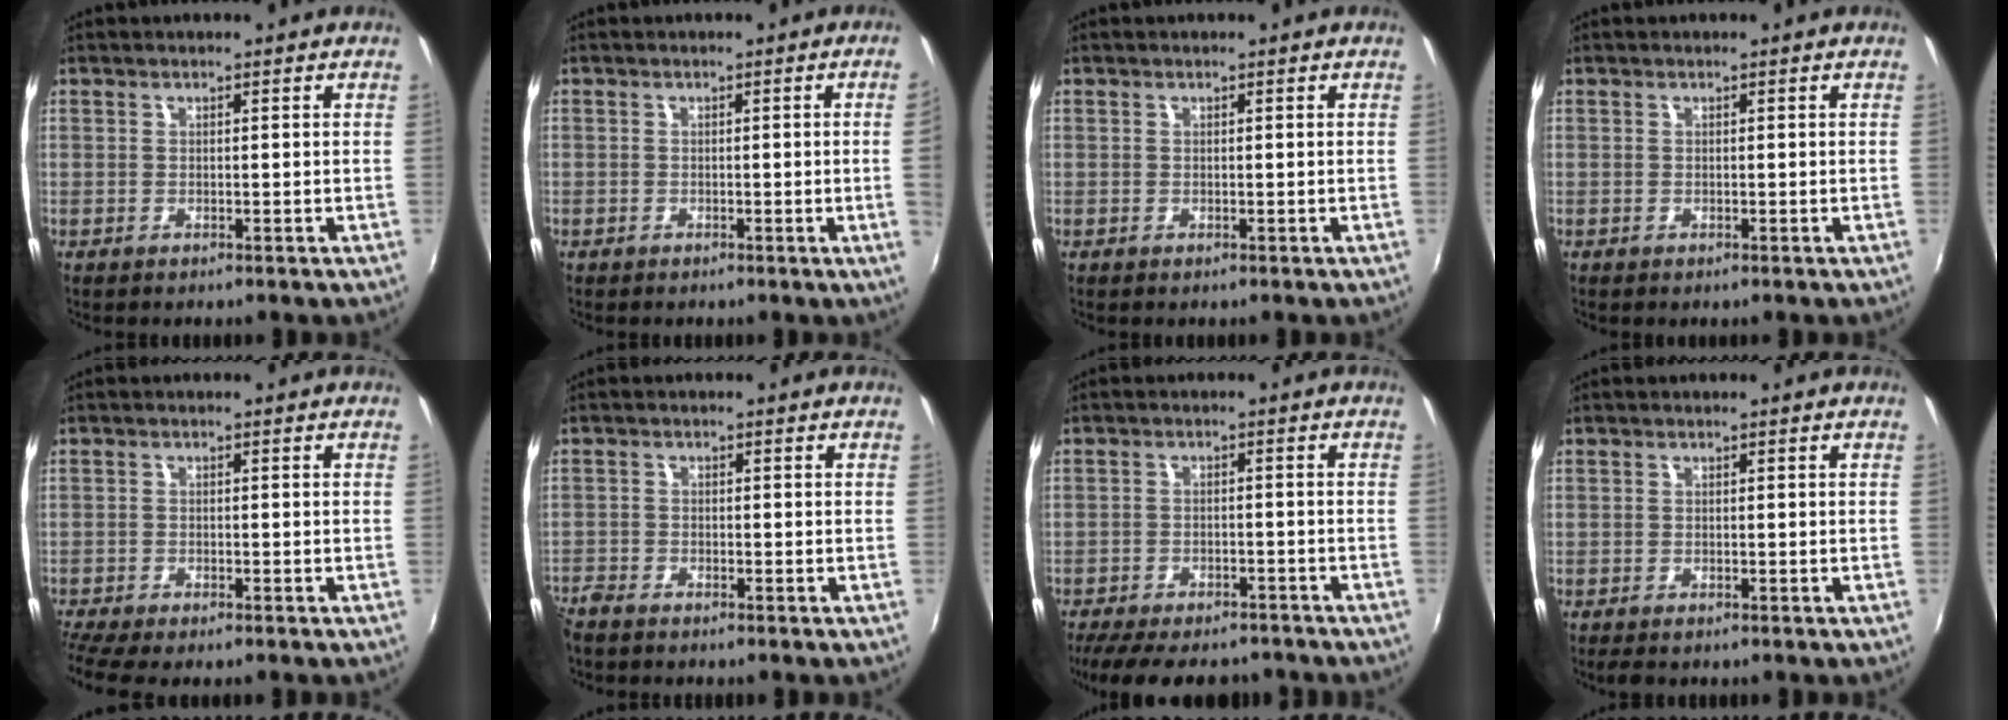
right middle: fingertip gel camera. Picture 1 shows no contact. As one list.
[{"total": 2.0, "force": [-0.2, -1.2, 1.6], "torque": [-0.026, -0.011, 0.000]}, {"total": 0.0}, {"total": 0.0}, {"total": 4.9, "force": [-4.3, 0.5, 2.3], "torque": [-0.063, -0.029, -0.078]}, {"total": 3.4, "force": [-3.1, 0.9, 1.0], "torque": [-0.032, -0.014, -0.064]}, {"total": 15.0, "force": [-12.3, 5.2, 6.8], "torque": [-0.147, -0.022, -0.174]}, {"total": 1.8, "force": [-1.4, 0.6, 1.0], "torque": [-0.019, -0.010, -0.023]}]